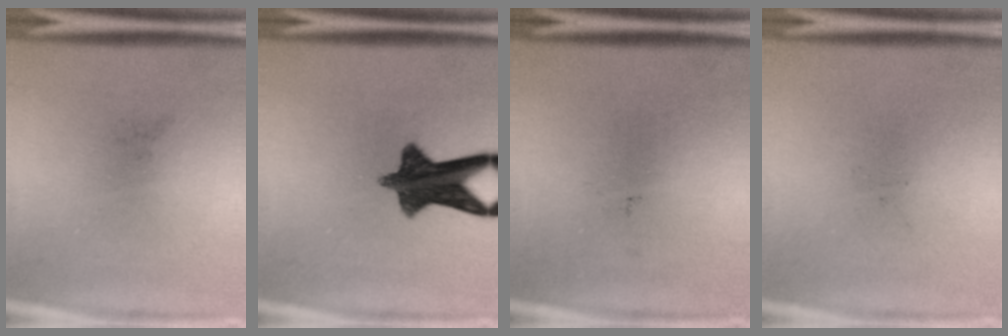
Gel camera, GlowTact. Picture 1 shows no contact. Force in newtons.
{"total": 11.2}
{"total": 0.0}
{"total": 0.0}